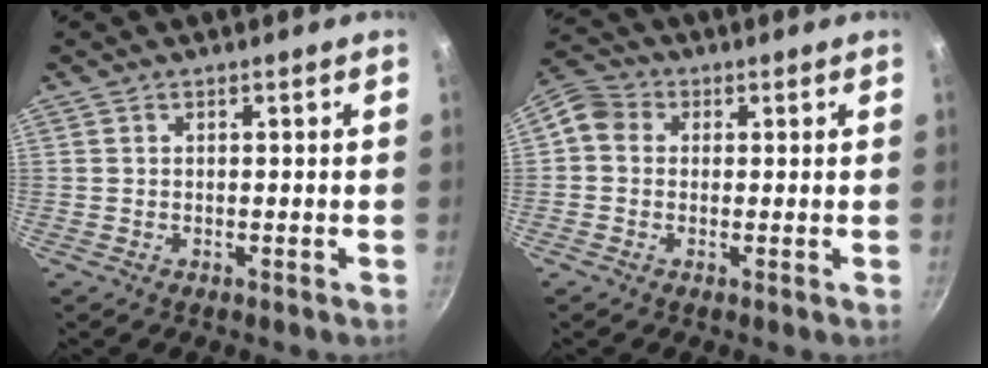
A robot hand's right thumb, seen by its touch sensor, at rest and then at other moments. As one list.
[{"total": 5.3, "force": [0.3, 4.7, 2.5], "torque": [-0.033, 0.013, -0.015]}]